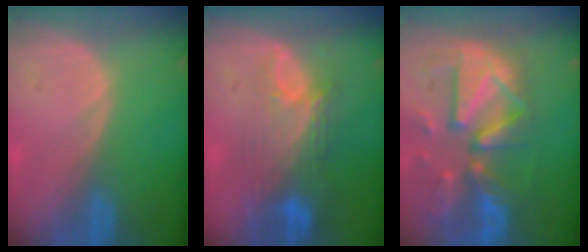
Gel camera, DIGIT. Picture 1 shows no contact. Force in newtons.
{"total": 9.6, "press": 8.1, "slide": 5.1}
{"total": 12.5, "press": 10.8, "slide": 6.2}